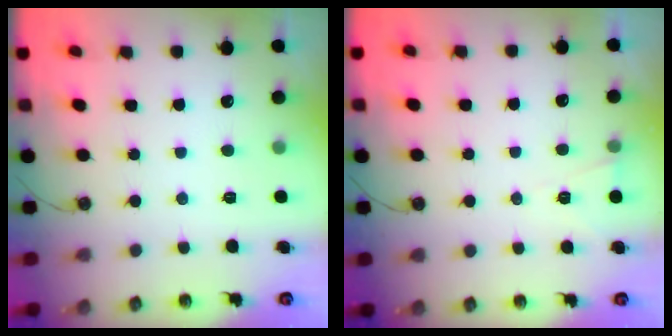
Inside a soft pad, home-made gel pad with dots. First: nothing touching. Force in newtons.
{"total": 5.2, "press": 2.8, "slide": 4.3}